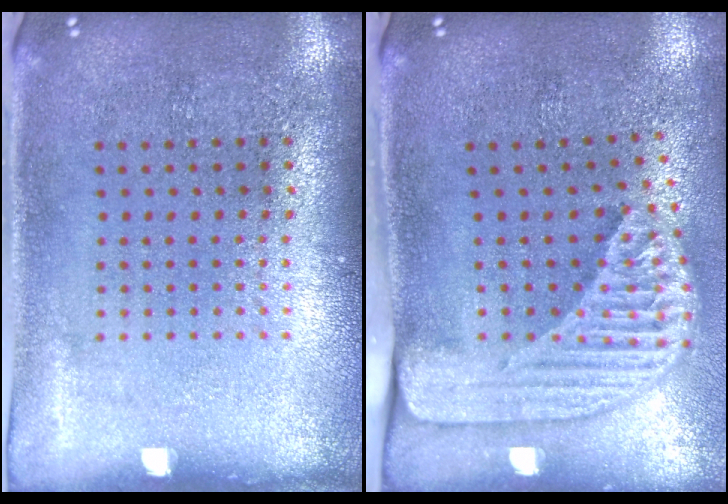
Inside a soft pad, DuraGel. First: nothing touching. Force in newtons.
{"total": 2.4, "press": 1.7, "slide": 1.7}